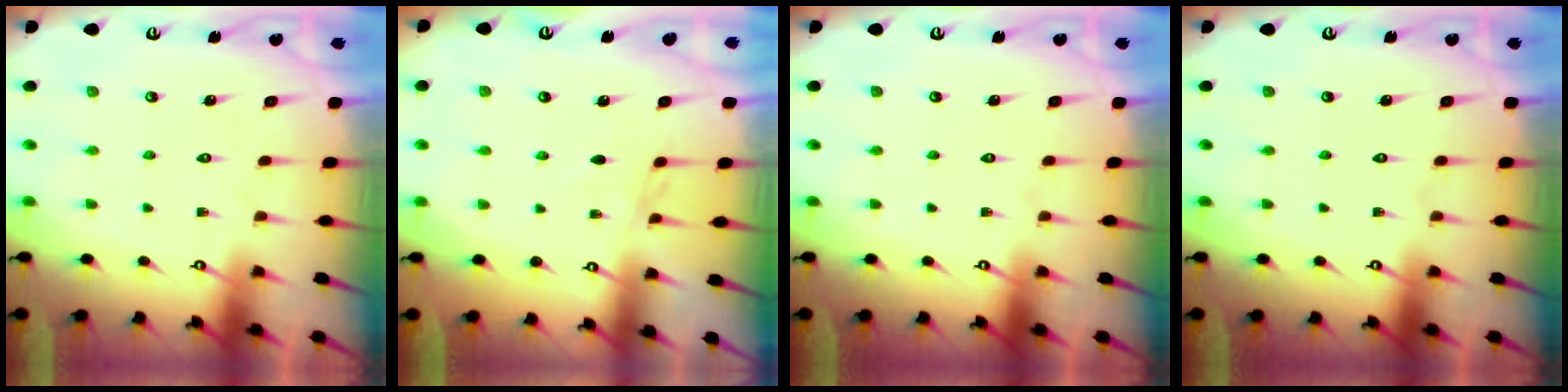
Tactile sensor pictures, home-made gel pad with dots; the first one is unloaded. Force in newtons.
{"total": 4.1, "press": 4.1, "slide": 0.5}
{"total": 0.0}
{"total": 0.0}